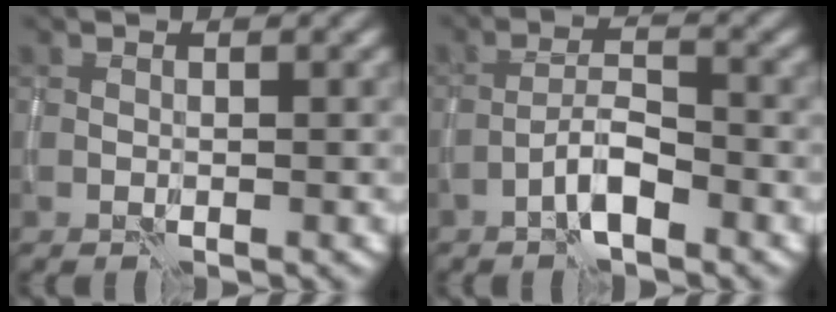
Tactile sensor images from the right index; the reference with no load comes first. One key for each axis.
{"total": 3.0, "fx": -1.8, "fy": 0.6, "fz": 2.3, "tx": -0.044, "ty": 0.013, "tz": -0.040}